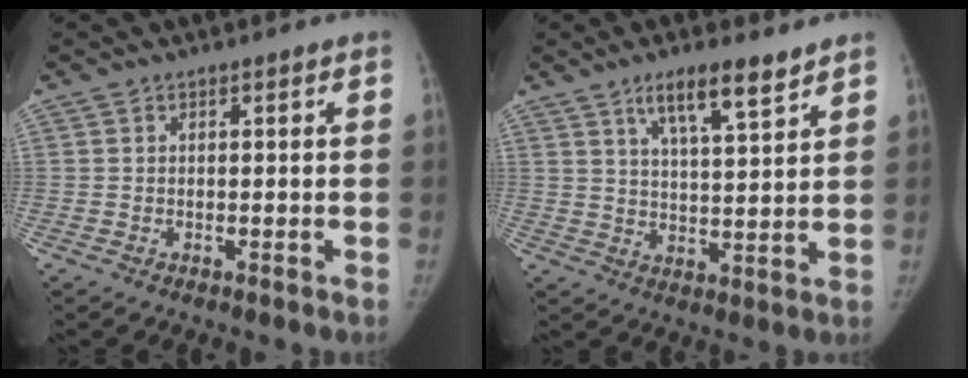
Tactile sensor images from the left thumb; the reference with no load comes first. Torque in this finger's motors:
{"motor_torque": [0.65, -0.28, 0.69, -0.70, 0.23]}